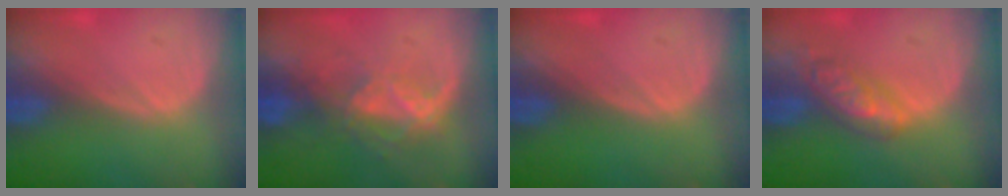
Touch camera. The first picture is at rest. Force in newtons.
{"total": 6.5, "press": 5.9, "slide": 2.8}
{"total": 0.0}
{"total": 5.9, "press": 5.1, "slide": 2.9}